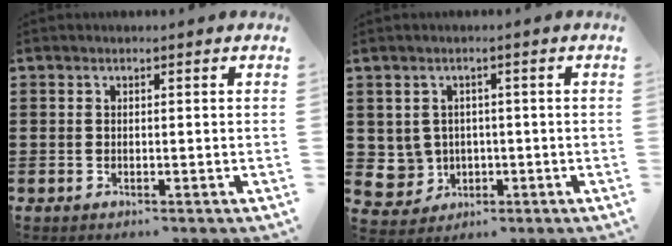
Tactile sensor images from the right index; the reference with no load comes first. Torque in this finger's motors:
{"motor_torque": [0.01, -0.11, 0.03, 0.01]}